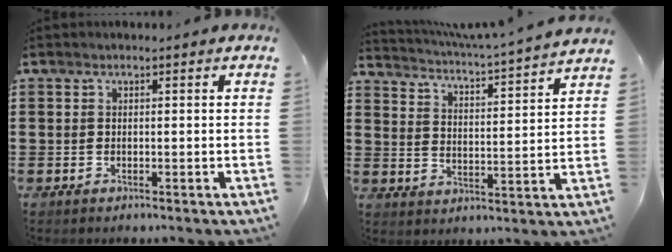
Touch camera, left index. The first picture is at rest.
{"total": 3.7, "force": [3.5, -0.7, 1.0], "torque": [-0.040, -0.034, 0.050]}